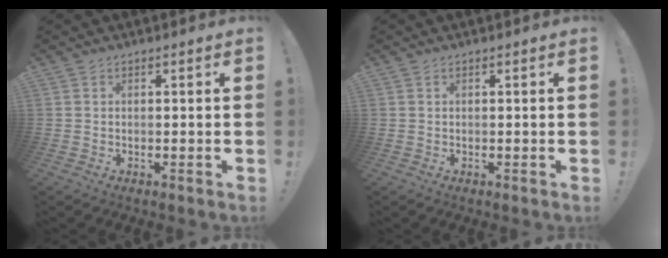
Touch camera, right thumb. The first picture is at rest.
{"total": 0.0}